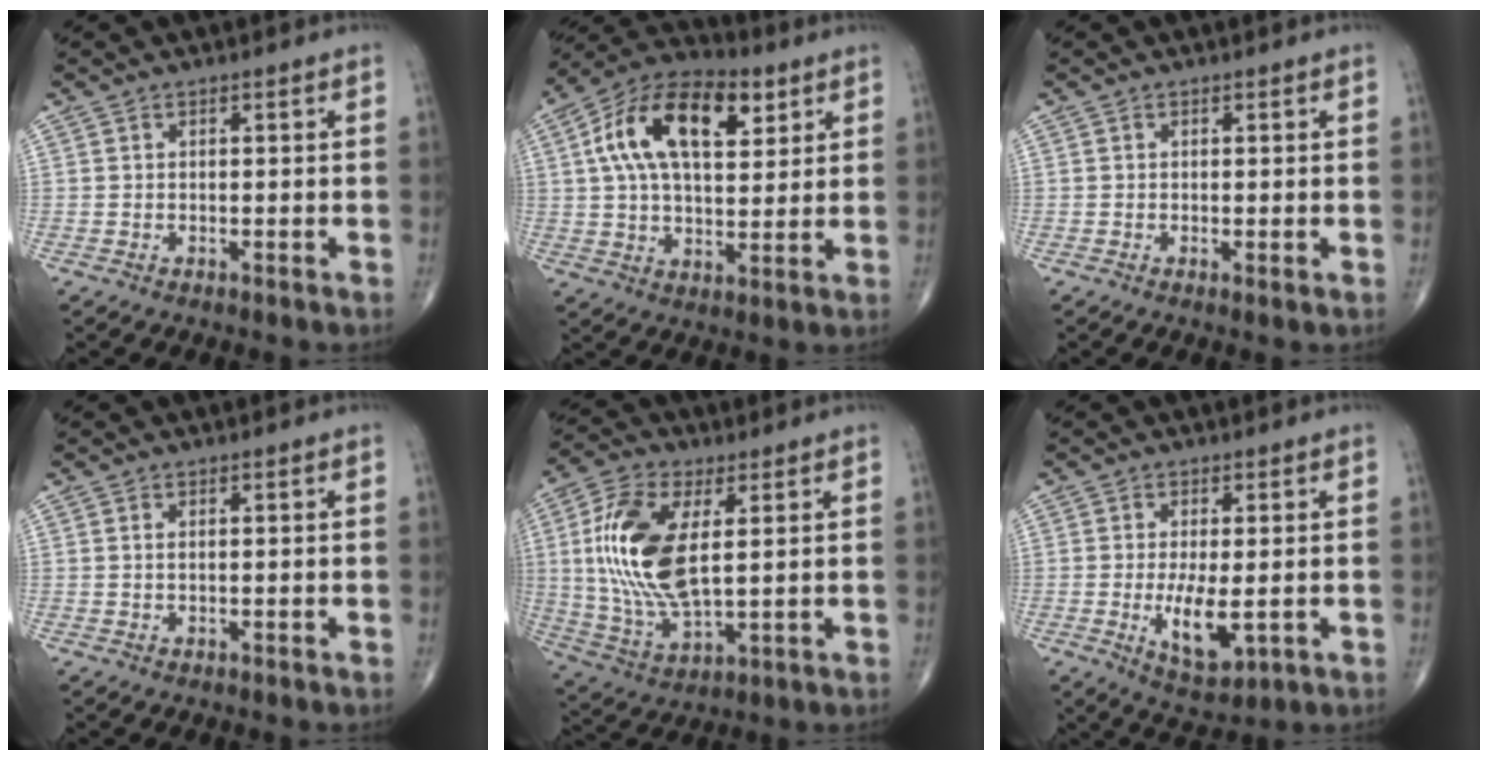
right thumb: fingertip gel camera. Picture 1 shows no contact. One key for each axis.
{"total": 18.8, "fx": 6.4, "fy": 10.0, "fz": 14.6, "tx": -0.234, "ty": 0.006, "tz": 0.102}
{"total": 0.6, "fx": 0.0, "fy": 0.1, "fz": 0.6, "tx": -0.013, "ty": -0.004, "tz": -0.003}
{"total": 0.6, "fx": 0.2, "fy": 0.2, "fz": 0.6, "tx": -0.016, "ty": 0.002, "tz": 0.006}
{"total": 17.5, "fx": 3.0, "fy": 8.2, "fz": 15.2, "tx": -0.313, "ty": -0.010, "tz": 0.063}
{"total": 7.7, "fx": -1.1, "fy": 3.0, "fz": 7.0, "tx": -0.120, "ty": -0.020, "tz": -0.010}